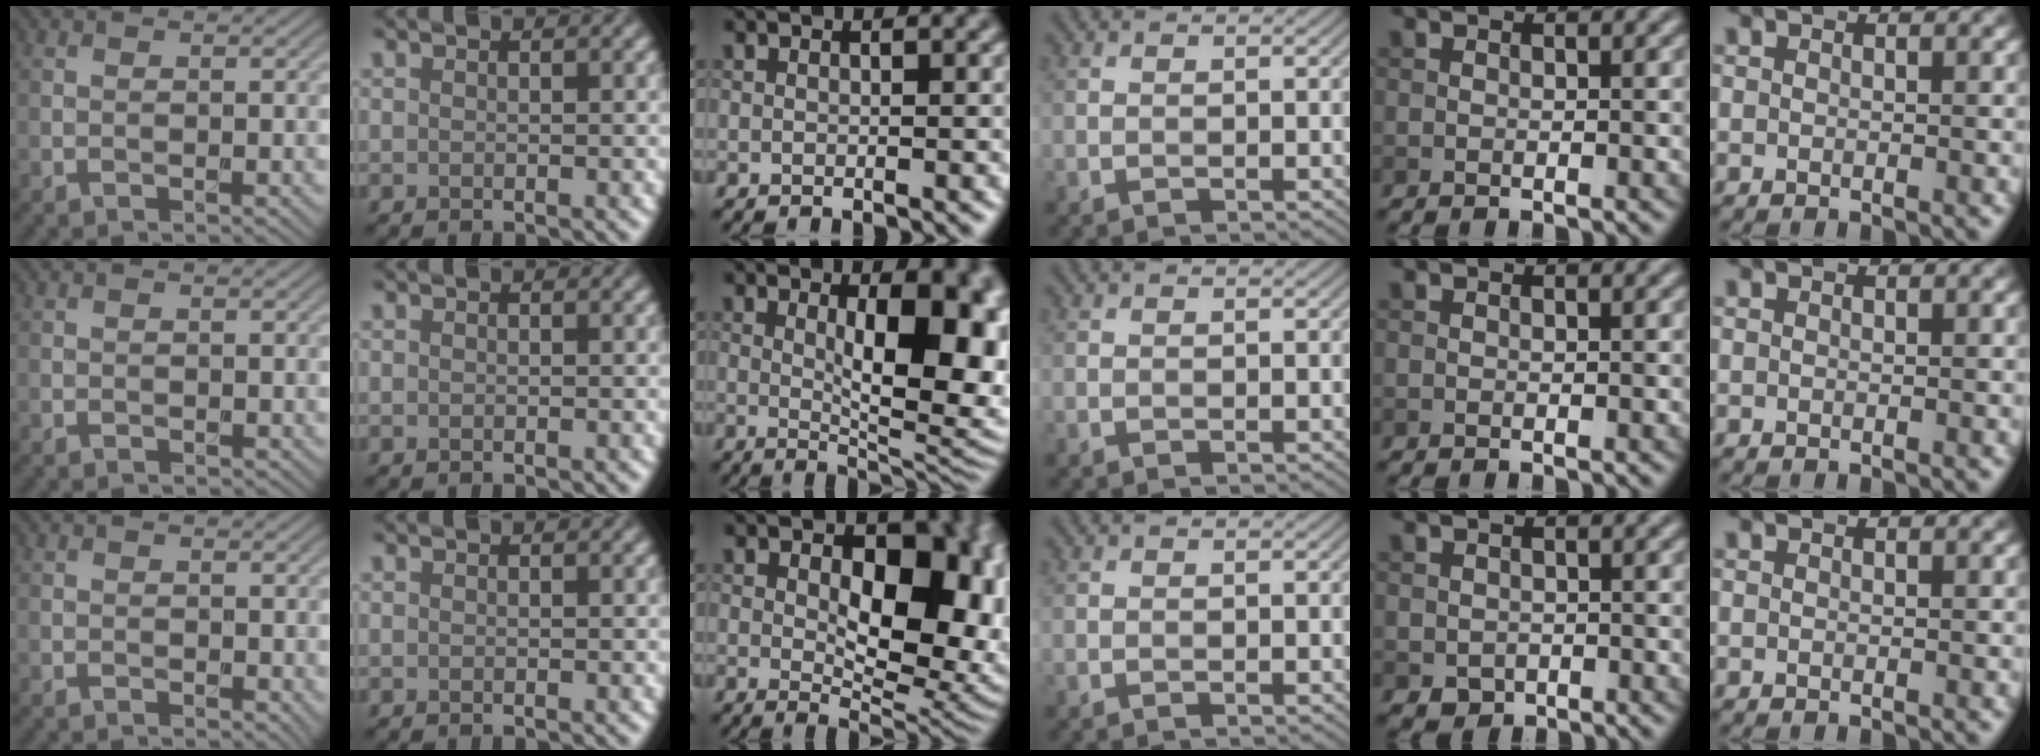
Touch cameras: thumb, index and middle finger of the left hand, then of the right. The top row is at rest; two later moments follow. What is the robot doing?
{"motion": "unscrew", "object": "dispenser bottle"}